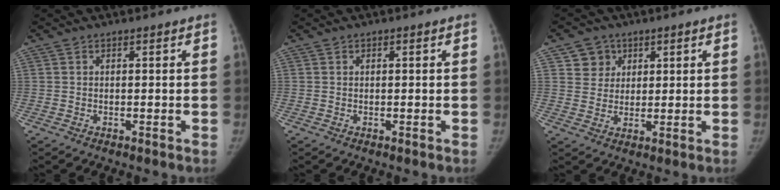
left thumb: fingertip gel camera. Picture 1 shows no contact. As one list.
[{"total": 0.0}, {"total": 5.0, "force": [2.2, 4.5, 0.0], "torque": [0.031, -0.009, 0.036]}]